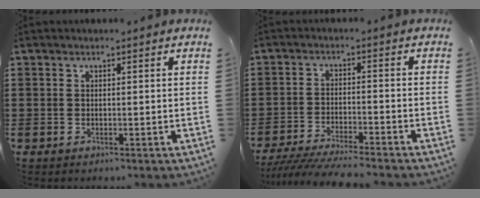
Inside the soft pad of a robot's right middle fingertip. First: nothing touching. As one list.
[{"total": 4.9, "force": [-4.7, -0.1, 1.5], "torque": [-0.038, -0.014, -0.095]}]